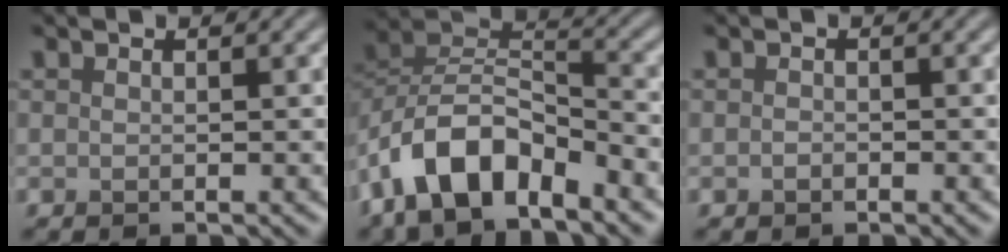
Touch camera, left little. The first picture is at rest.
{"total": 8.3, "force": [-4.9, 4.0, 5.4], "torque": [-0.086, 0.009, -0.099]}
{"total": 0.6, "force": [-0.3, 0.4, 0.3], "torque": [-0.005, -0.002, -0.005]}